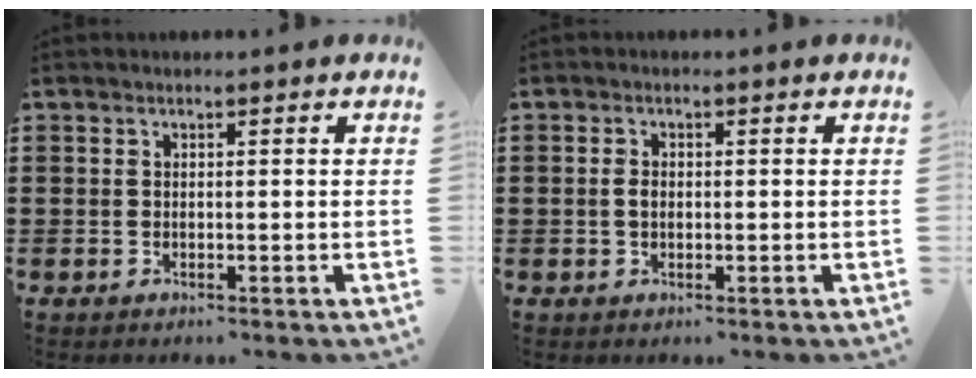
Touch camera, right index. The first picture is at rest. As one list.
[{"total": 1.6, "force": [-0.1, 1.0, 1.2], "torque": [-0.026, 0.007, -0.004]}]